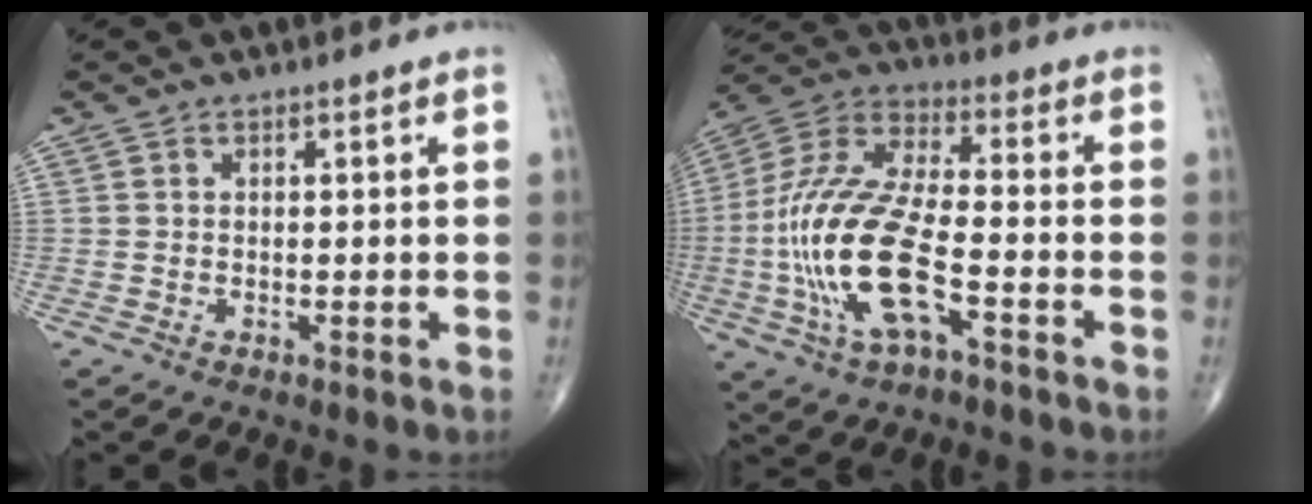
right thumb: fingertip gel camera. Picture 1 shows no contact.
{"total": 19.6, "force": [-5.4, 7.4, 17.3], "torque": [-0.381, 0.028, -0.097]}